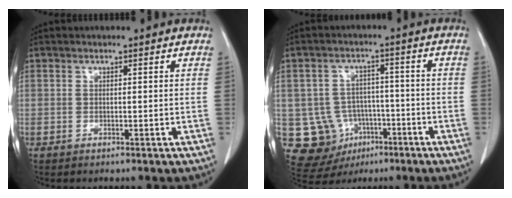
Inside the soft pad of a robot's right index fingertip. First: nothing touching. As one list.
[{"total": 10.7, "force": [-3.6, 9.7, 2.9], "torque": [-0.063, 0.024, -0.038]}]